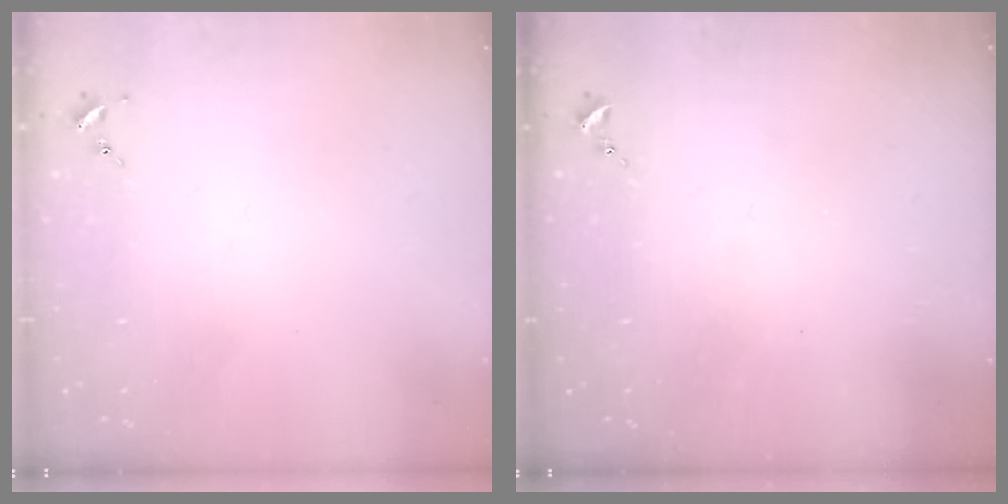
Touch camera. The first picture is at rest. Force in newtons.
{"total": 0.0}